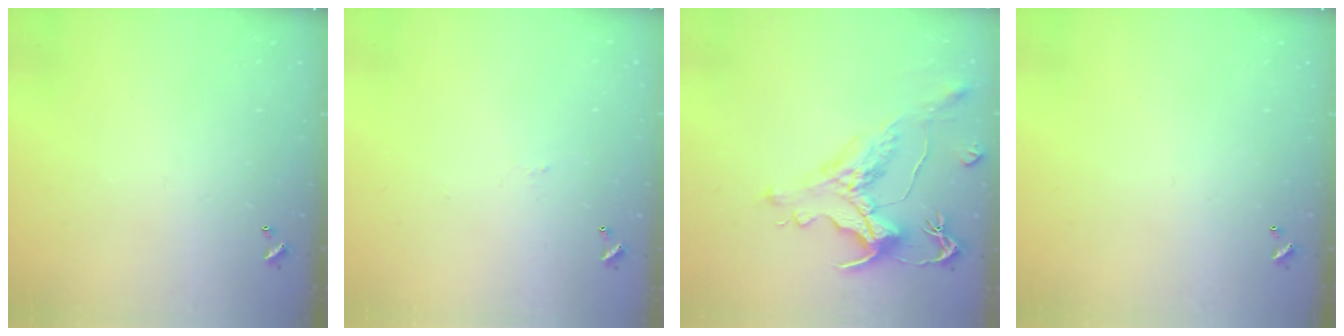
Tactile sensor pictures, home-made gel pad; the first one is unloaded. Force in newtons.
{"total": 1.7, "press": 1.6, "slide": 0.3}
{"total": 1.3, "press": 0.1, "slide": 1.3}
{"total": 0.0}